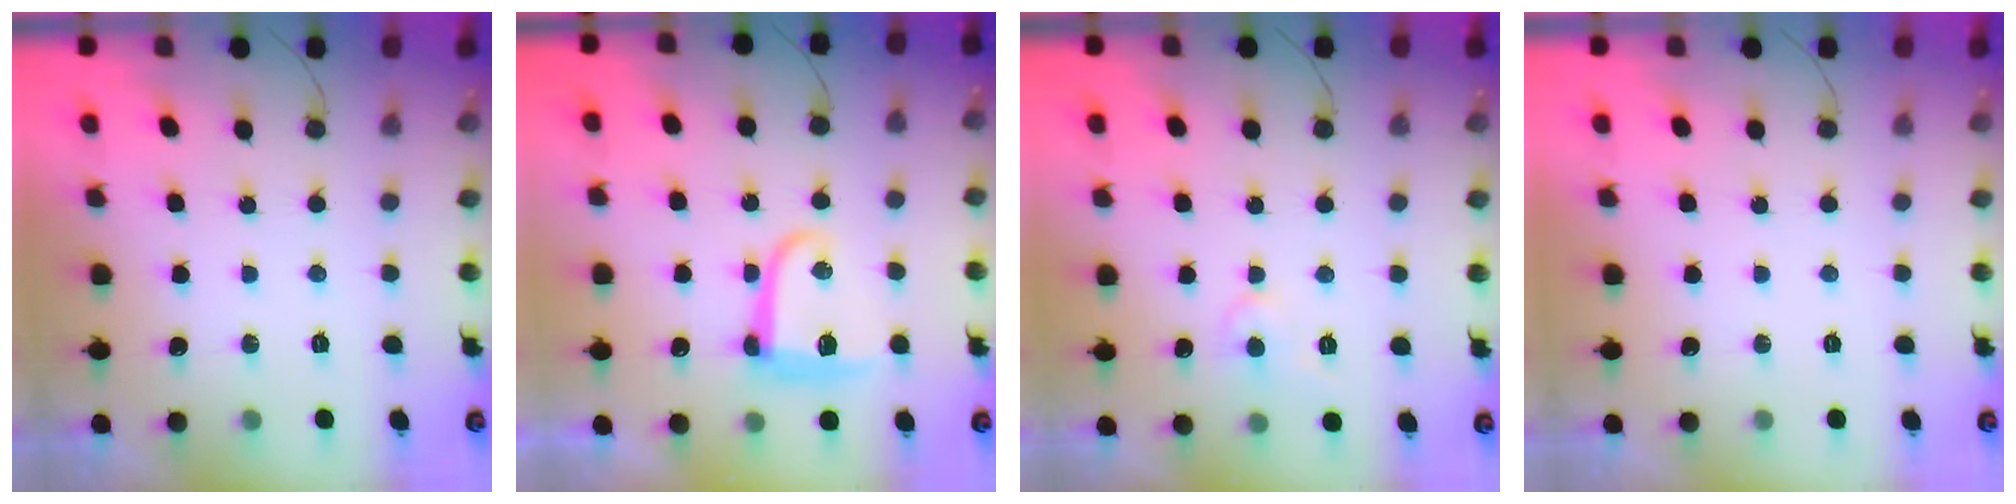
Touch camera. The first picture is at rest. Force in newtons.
{"total": 11.5, "press": 11.5, "slide": 0.6}
{"total": 4.8, "press": 4.8, "slide": 0.5}
{"total": 0.0}